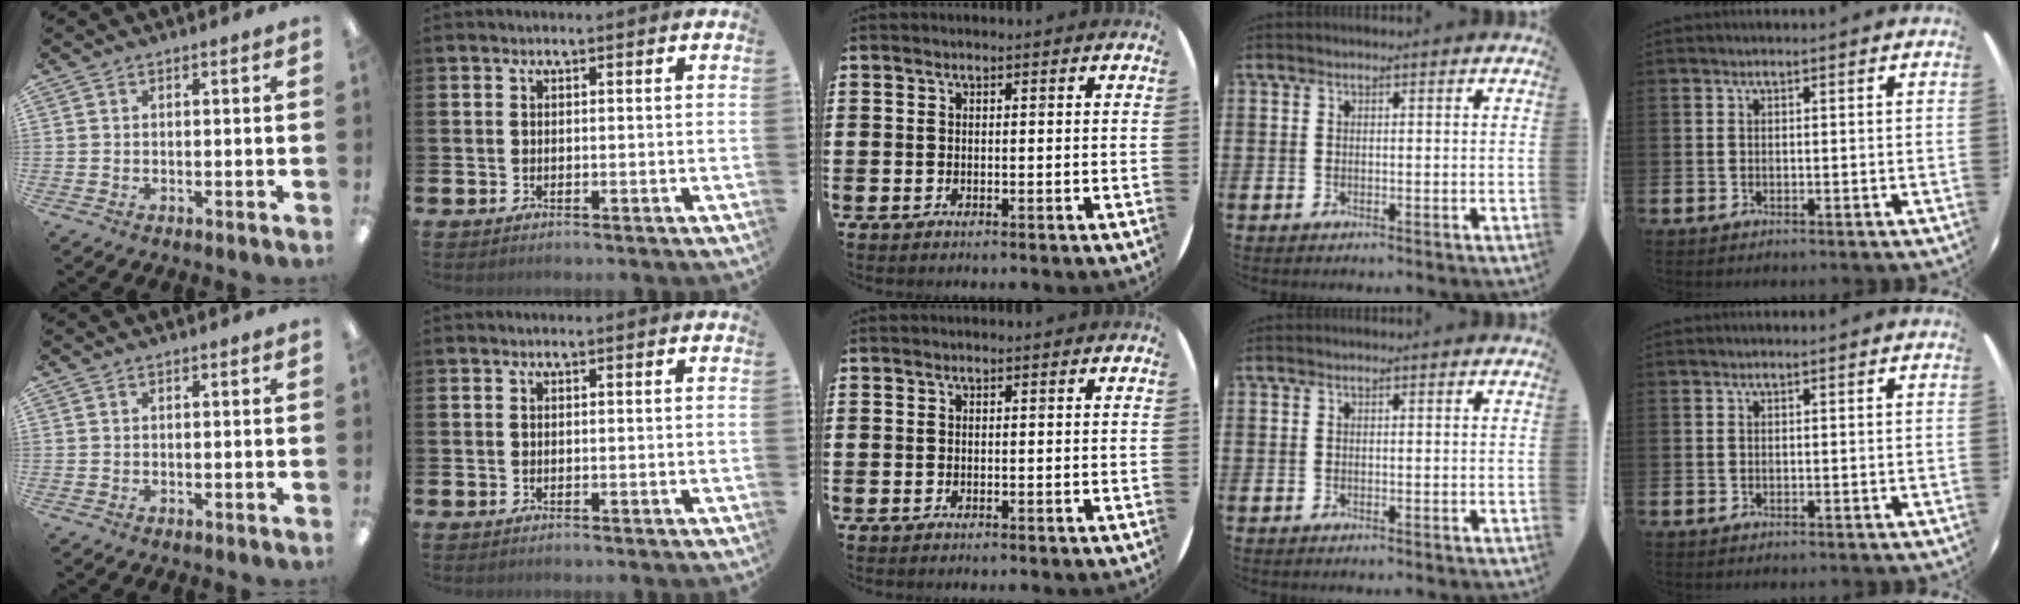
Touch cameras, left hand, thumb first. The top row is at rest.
{}